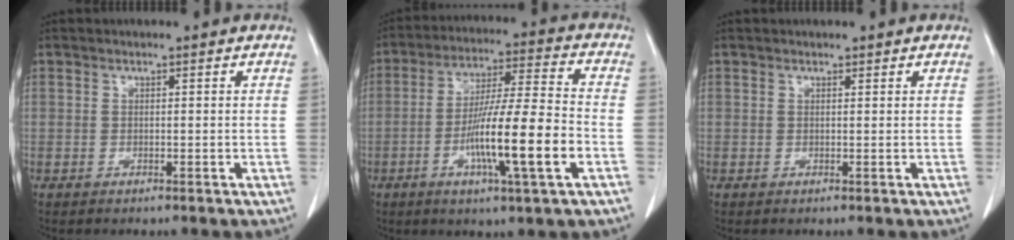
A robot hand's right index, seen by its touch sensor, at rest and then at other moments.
{"total": 14.3, "force": [-4.3, 0.1, 13.6], "torque": [-0.244, -0.008, -0.079]}
{"total": 0.0}